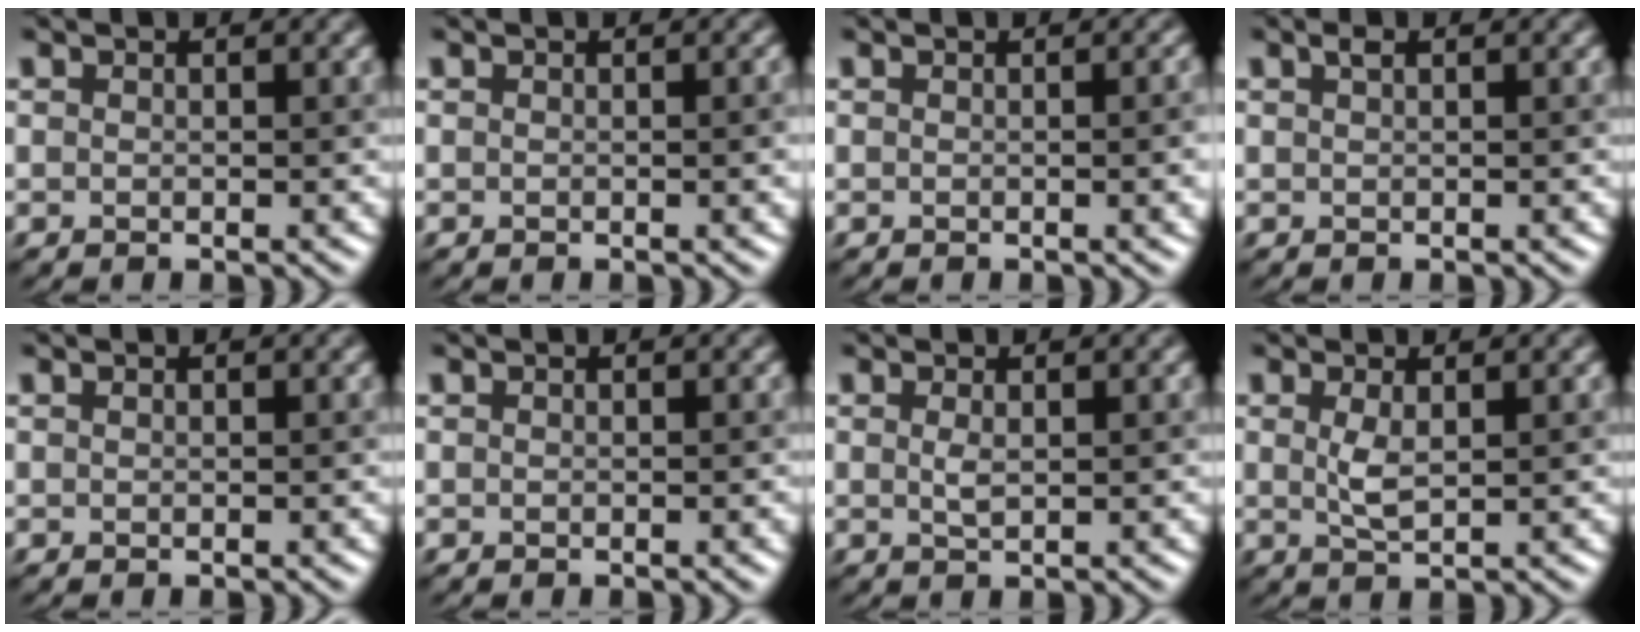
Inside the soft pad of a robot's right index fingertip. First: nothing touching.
{"total": 1.9, "force": [0.0, 0.5, 1.9], "torque": [-0.017, 0.003, -0.003]}
{"total": 3.2, "force": [-0.1, 1.1, 3.0], "torque": [-0.021, 0.005, -0.002]}
{"total": 0.7, "force": [0.4, 0.2, 0.5], "torque": [-0.011, 0.004, 0.007]}
{"total": 0.0}
{"total": 0.7, "force": [-0.1, 0.1, 0.7], "torque": [-0.006, 0.000, -0.002]}
{"total": 1.0, "force": [0.3, 0.3, 0.9], "torque": [-0.024, 0.000, 0.006]}
{"total": 2.0, "force": [0.5, 0.7, 1.8], "torque": [-0.043, 0.000, 0.013]}